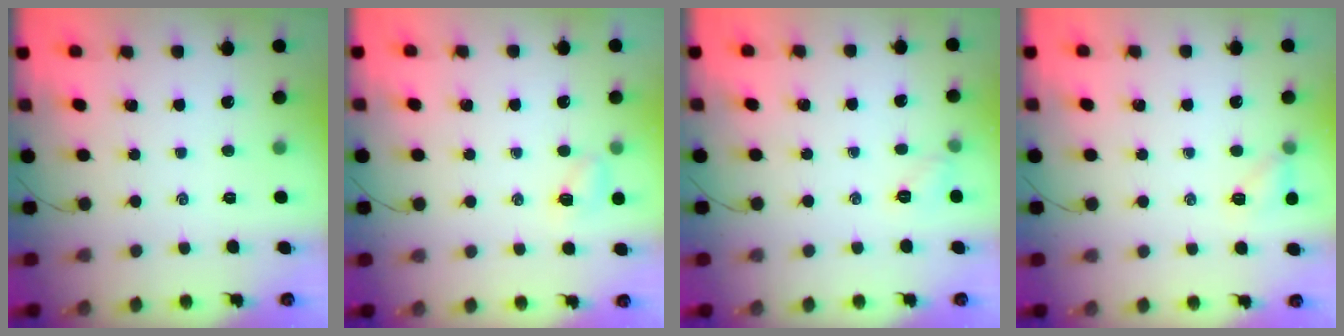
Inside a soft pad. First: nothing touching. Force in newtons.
{"total": 5.3, "press": 5.1, "slide": 1.3}
{"total": 5.5, "press": 5.2, "slide": 1.7}
{"total": 5.3, "press": 5.1, "slide": 1.3}